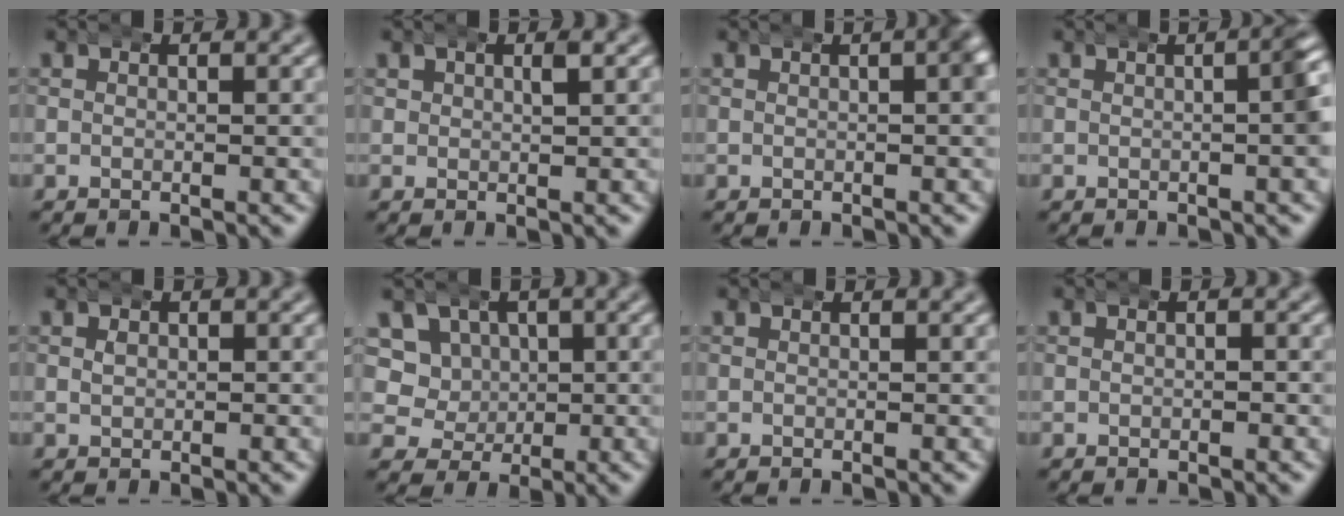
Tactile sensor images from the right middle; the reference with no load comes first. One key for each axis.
{"total": 1.2, "fx": 0.8, "fy": 0.5, "fz": 0.7, "tx": -0.016, "ty": 0.003, "tz": 0.018}
{"total": 2.6, "fx": 0.7, "fy": 0.9, "fz": 2.3, "tx": -0.017, "ty": 0.012, "tz": 0.003}
{"total": 5.1, "fx": 0.9, "fy": 1.8, "fz": 4.7, "tx": -0.043, "ty": 0.021, "tz": 0.003}
{"total": 1.1, "fx": 0.2, "fy": 0.9, "fz": 0.7, "tx": -0.014, "ty": 0.001, "tz": 0.007}
{"total": 9.9, "fx": 1.3, "fy": 9.2, "fz": 3.4, "tx": -0.100, "ty": -0.023, "tz": 0.017}
{"total": 0.0}
{"total": 0.6, "fx": -0.1, "fy": 0.5, "fz": 0.4, "tx": -0.005, "ty": 0.002, "tz": -0.002}